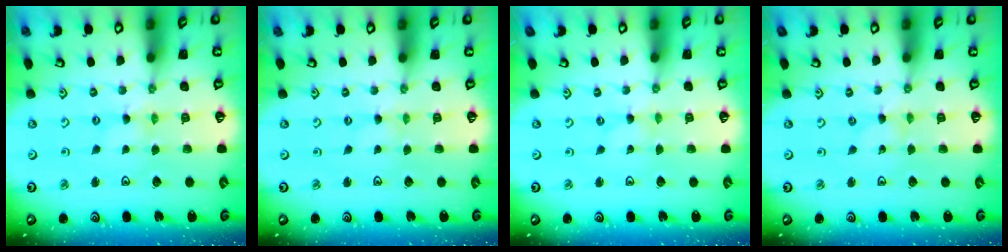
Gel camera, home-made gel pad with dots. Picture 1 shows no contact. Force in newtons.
{"total": 0.0}
{"total": 0.0}
{"total": 0.0}